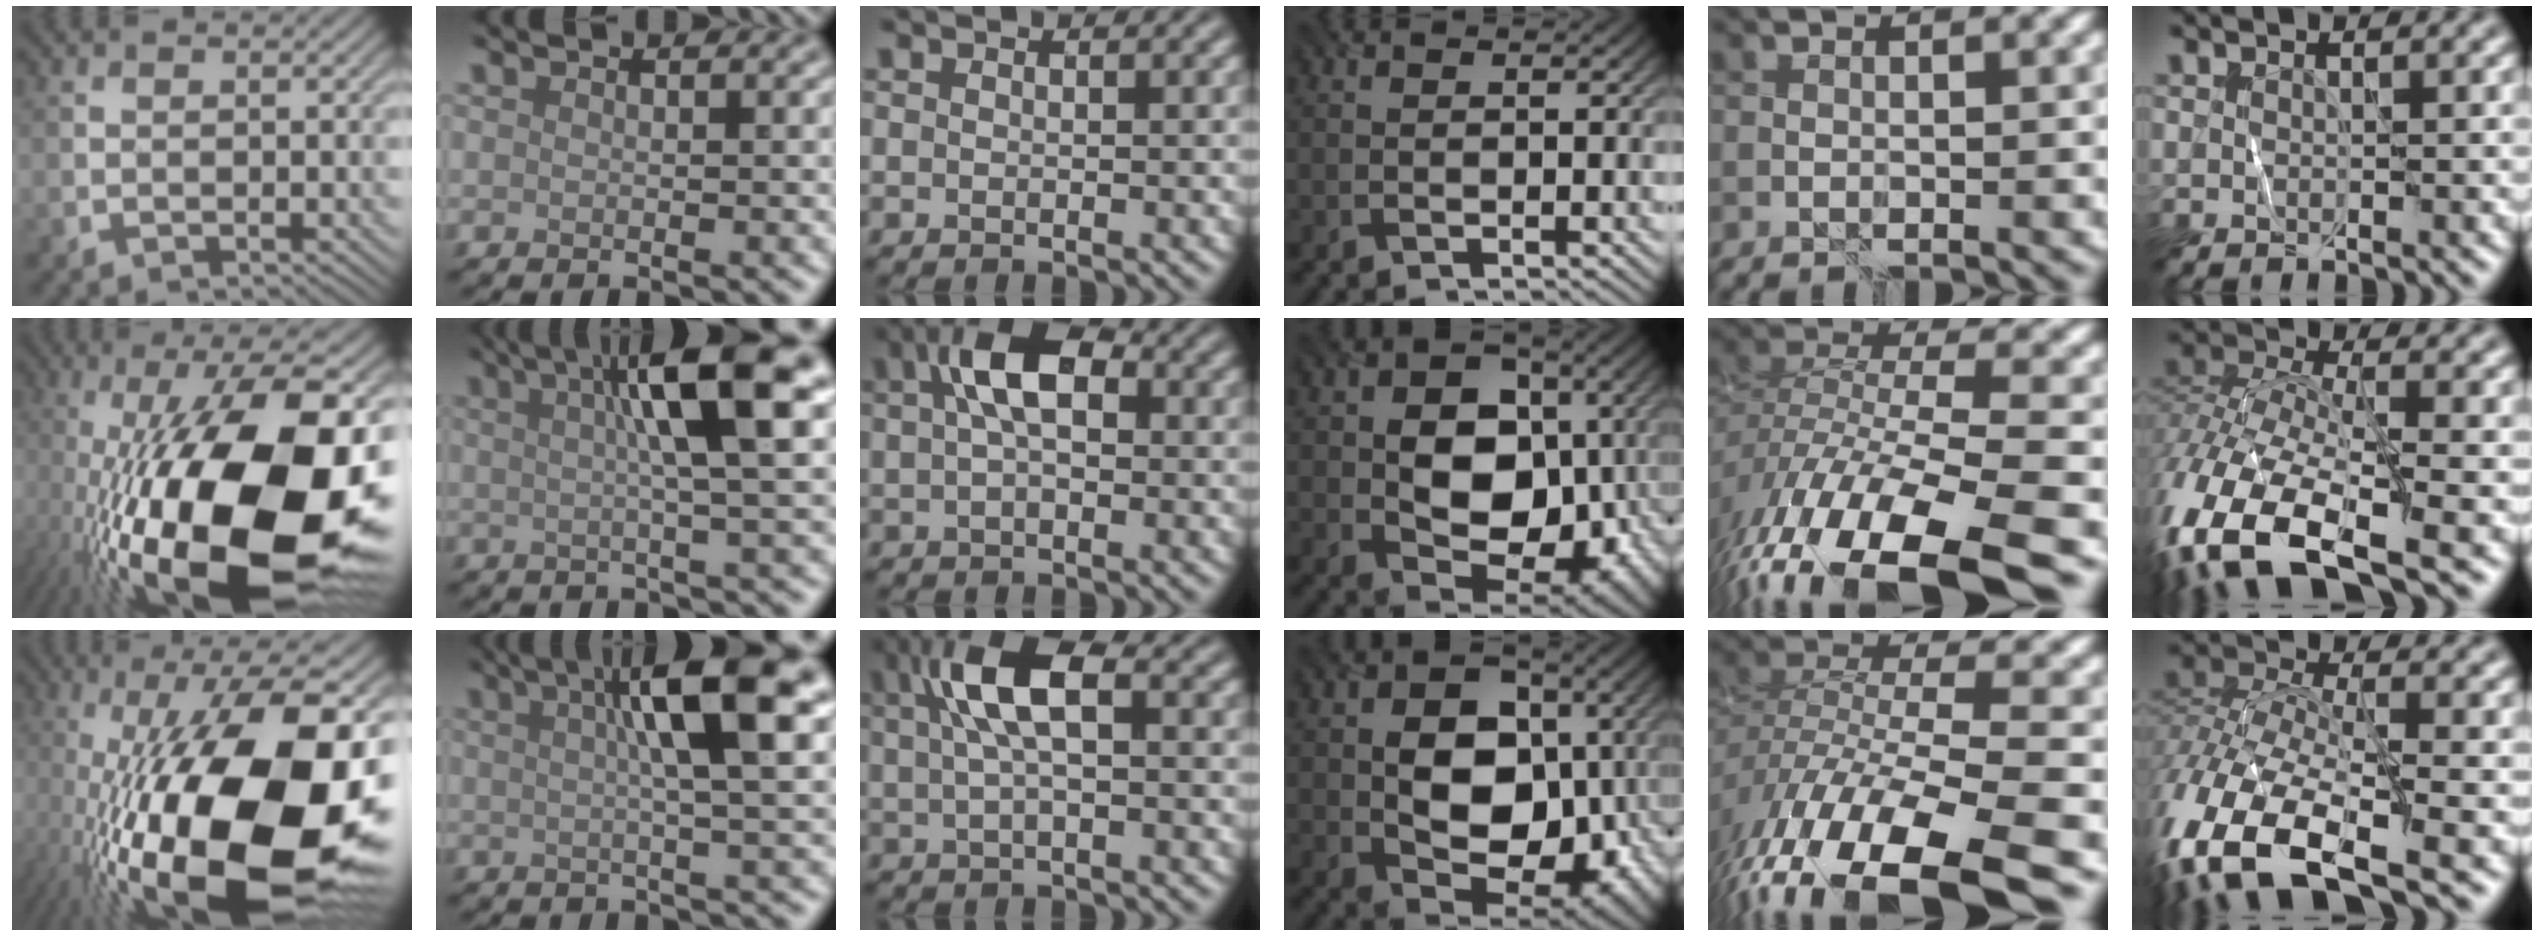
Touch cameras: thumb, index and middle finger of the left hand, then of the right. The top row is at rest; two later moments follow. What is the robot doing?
{"motion": "wrap", "object": "ribbon"}